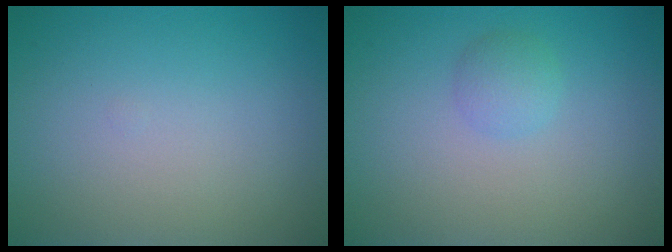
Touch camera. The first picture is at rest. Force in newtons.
{"total": 1.5, "press": 1.5, "slide": 0.1}